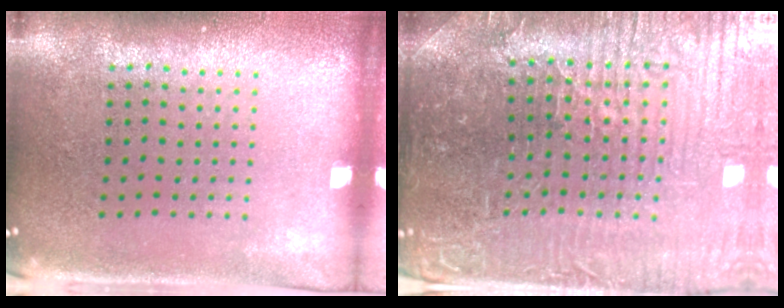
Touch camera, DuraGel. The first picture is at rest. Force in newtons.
{"total": 4.9, "press": 4.8, "slide": 1.0}